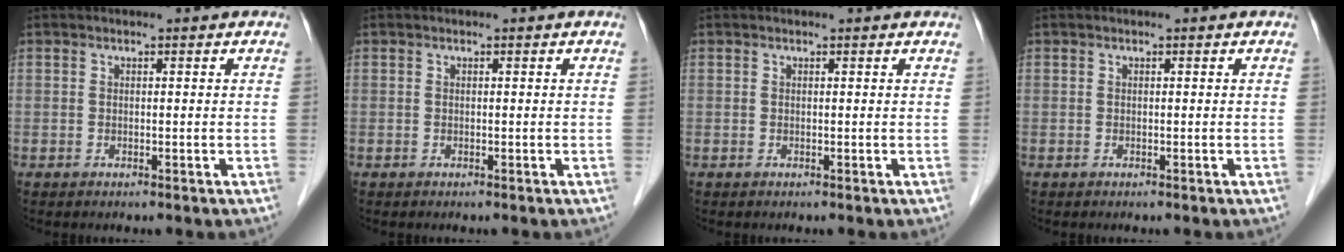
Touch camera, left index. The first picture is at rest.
{"total": 0.0}
{"total": 0.7, "force": [0.6, 0.1, 0.2], "torque": [-0.009, 0.001, 0.004]}
{"total": 0.0}